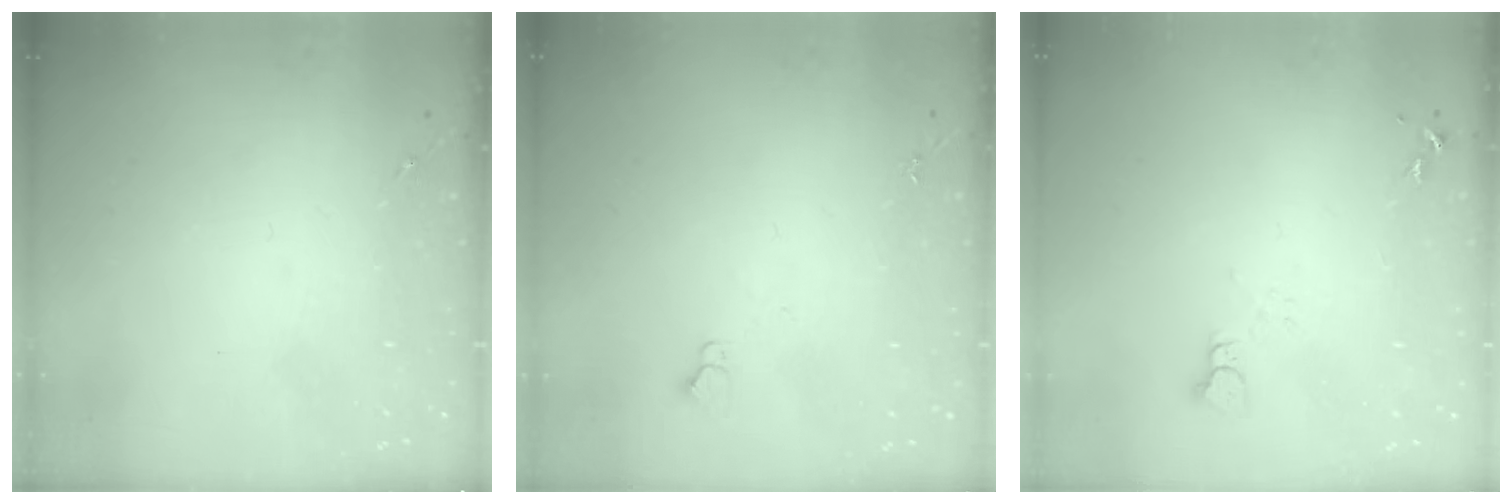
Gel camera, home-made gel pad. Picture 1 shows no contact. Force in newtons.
{"total": 3.1, "press": 3.0, "slide": 0.3}
{"total": 2.2, "press": 2.2, "slide": 0.2}